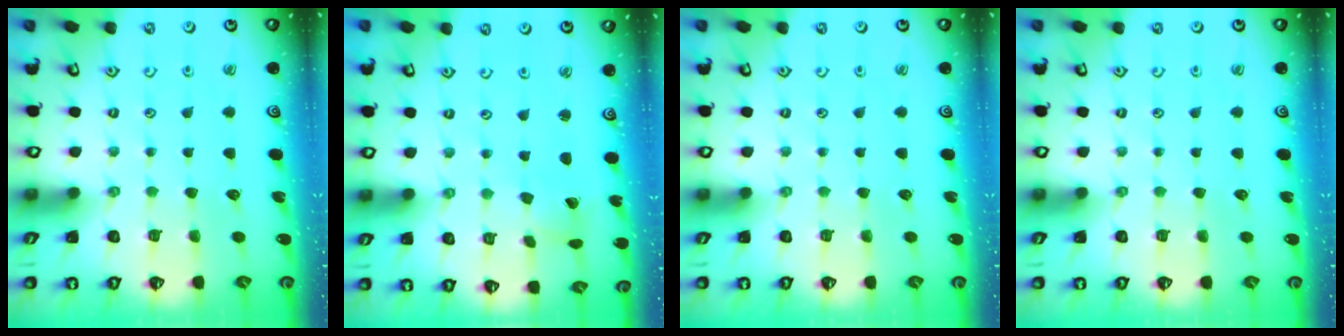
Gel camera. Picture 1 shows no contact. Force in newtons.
{"total": 2.9, "press": 2.9, "slide": 0.3}
{"total": 0.0}
{"total": 0.0}